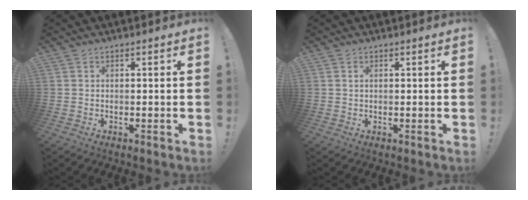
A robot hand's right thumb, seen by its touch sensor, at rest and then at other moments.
{"total": 0.8, "force": [0.4, 0.5, 0.6], "torque": [-0.007, 0.000, 0.005]}